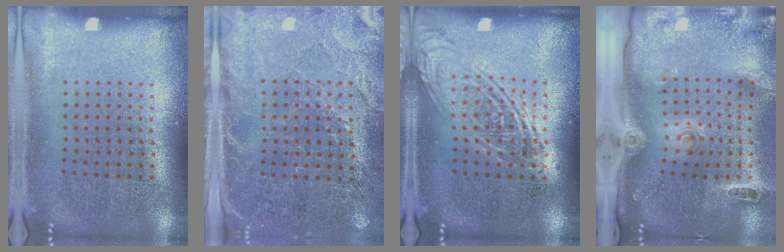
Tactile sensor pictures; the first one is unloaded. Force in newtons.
{"total": 3.2, "press": 2.9, "slide": 1.4}
{"total": 2.5, "press": 2.5, "slide": 0.3}
{"total": 3.1, "press": 2.1, "slide": 2.3}